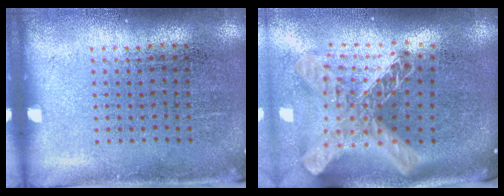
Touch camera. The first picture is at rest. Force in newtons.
{"total": 2.8, "press": 2.0, "slide": 2.0}